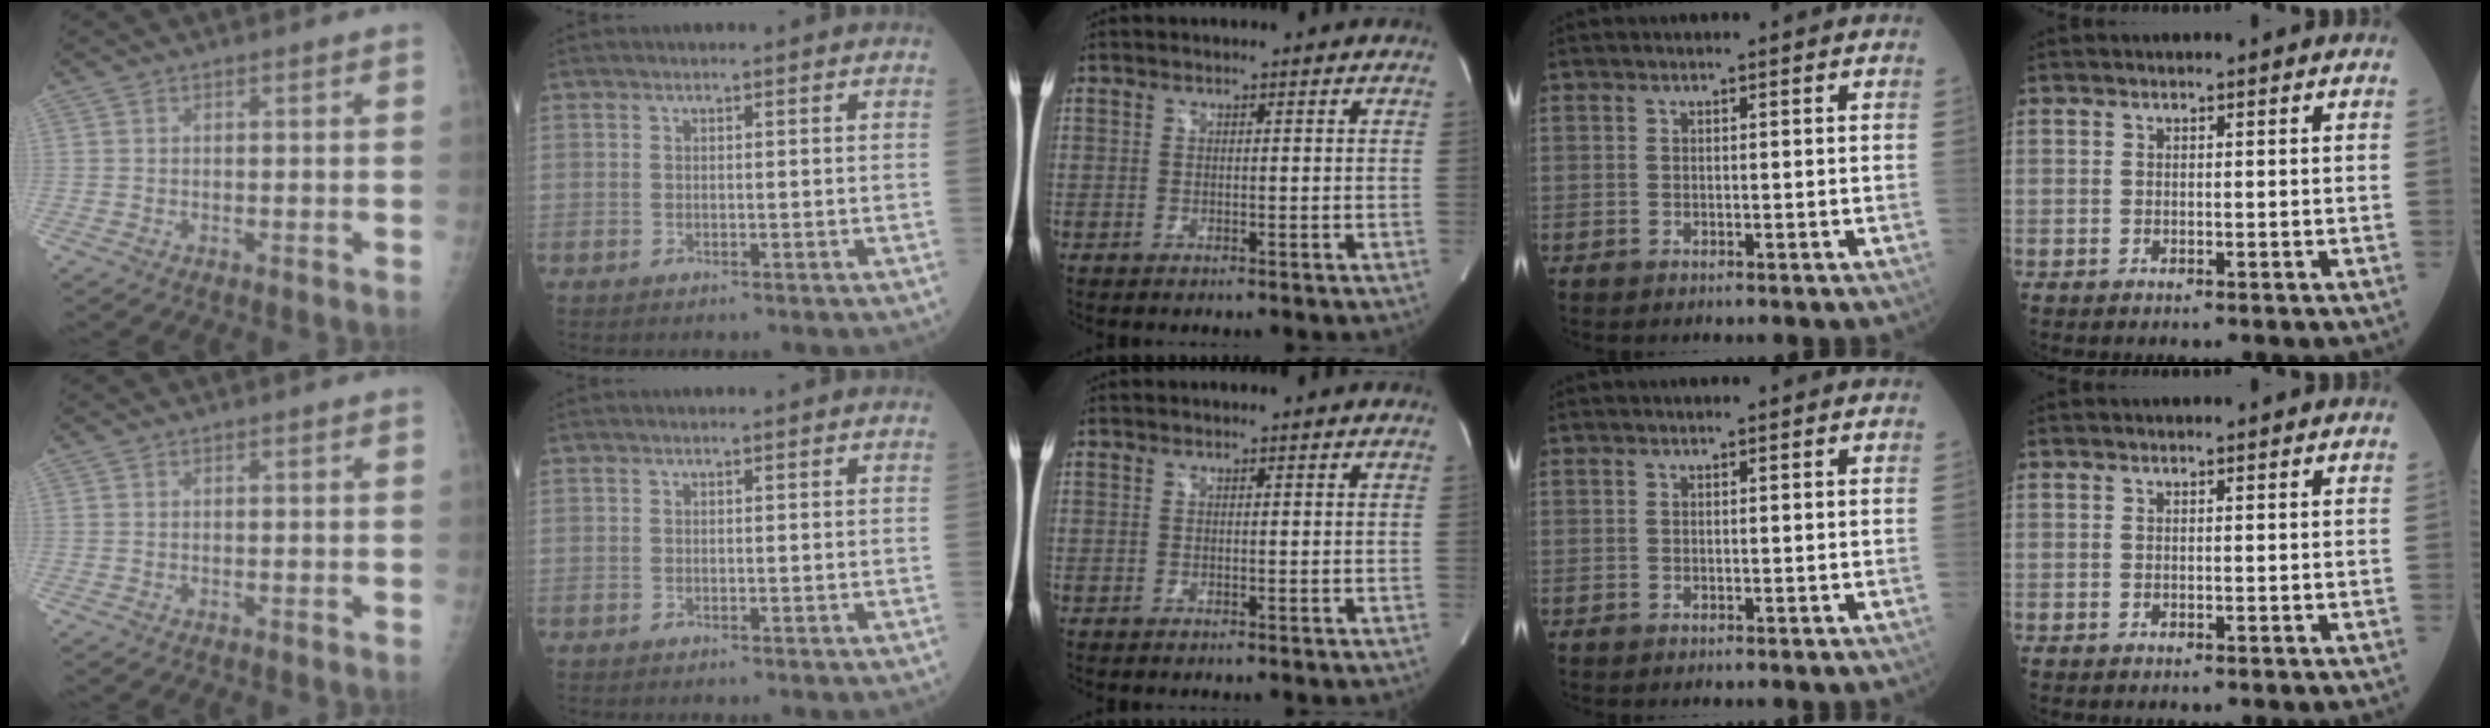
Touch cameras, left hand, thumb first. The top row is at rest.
{}